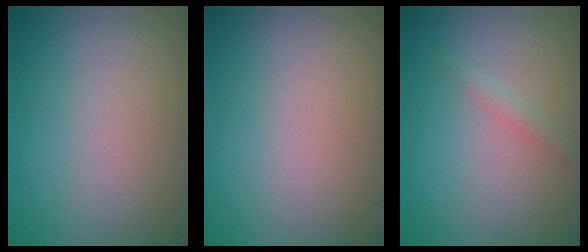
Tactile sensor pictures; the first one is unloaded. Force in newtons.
{"total": 0.0}
{"total": 1.0, "press": 1.0, "slide": 0.0}